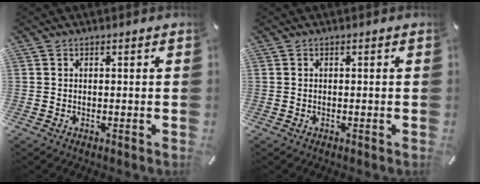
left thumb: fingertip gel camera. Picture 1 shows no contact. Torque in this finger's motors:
{"motor_torque": [0.00, 0.00, -0.05, 0.05, 0.00]}